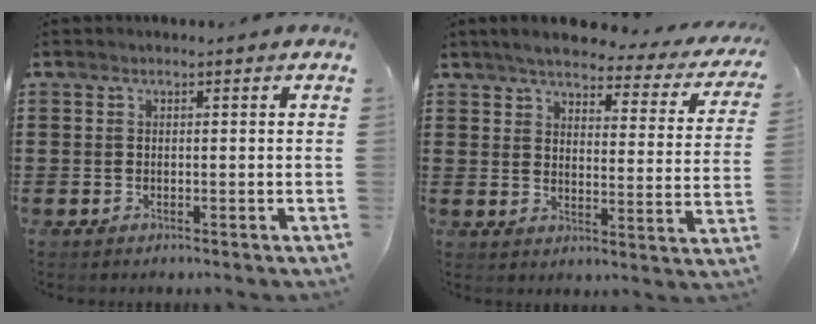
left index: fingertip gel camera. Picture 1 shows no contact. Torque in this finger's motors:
{"motor_torque": [2.14, 0.00, 0.75, 0.09]}